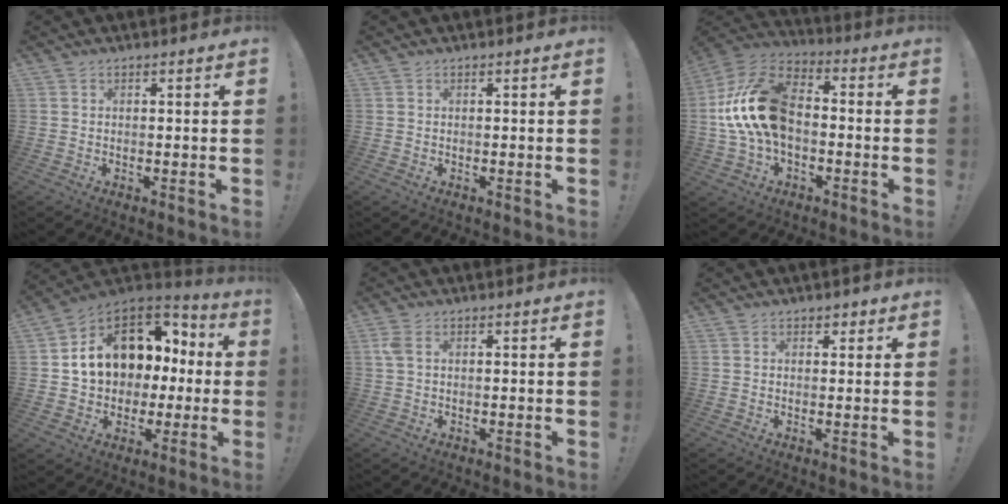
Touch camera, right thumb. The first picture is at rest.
{"total": 0.0}
{"total": 20.5, "force": [-0.6, 13.4, 15.4], "torque": [-0.279, 0.032, 0.001]}
{"total": 15.5, "force": [4.0, 12.3, 8.6], "torque": [-0.122, -0.014, 0.095]}
{"total": 2.9, "force": [1.1, 1.4, 2.3], "torque": [-0.049, 0.004, 0.021]}
{"total": 1.7, "force": [1.0, 1.3, 0.5], "torque": [0.013, -0.008, 0.013]}